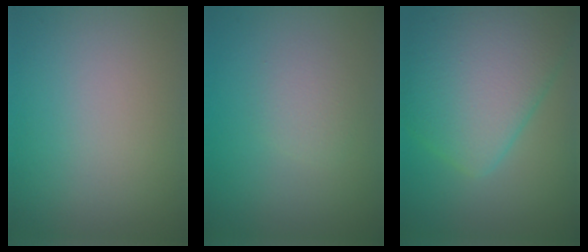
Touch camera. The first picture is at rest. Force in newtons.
{"total": 1.5, "press": 1.5, "slide": 0.0}
{"total": 9.1, "press": 9.1, "slide": 0.1}